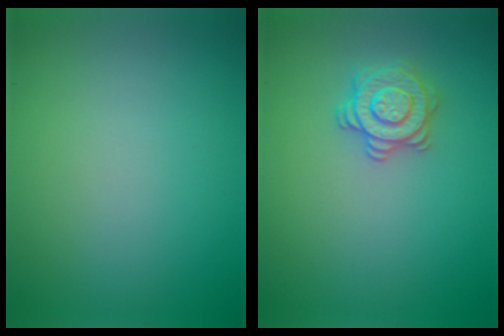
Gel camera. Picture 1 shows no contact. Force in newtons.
{"total": 2.9, "press": 2.9, "slide": 0.1}